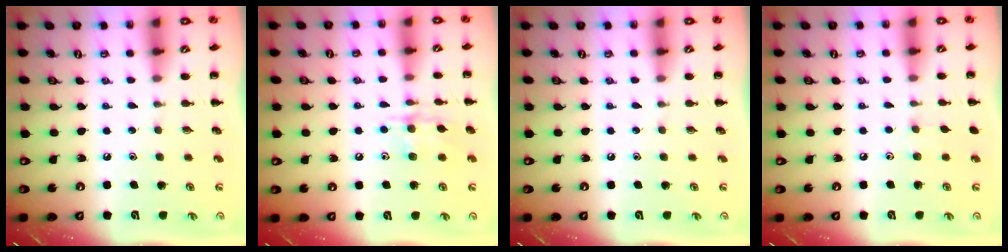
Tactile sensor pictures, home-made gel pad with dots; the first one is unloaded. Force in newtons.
{"total": 9.6, "press": 9.6, "slide": 0.5}
{"total": 0.0}
{"total": 4.2, "press": 3.9, "slide": 1.6}